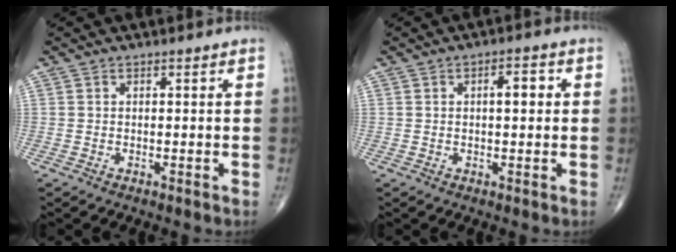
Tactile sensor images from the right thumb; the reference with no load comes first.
{"total": 3.7, "force": [0.6, 1.5, 3.4], "torque": [-0.043, 0.008, 0.007]}